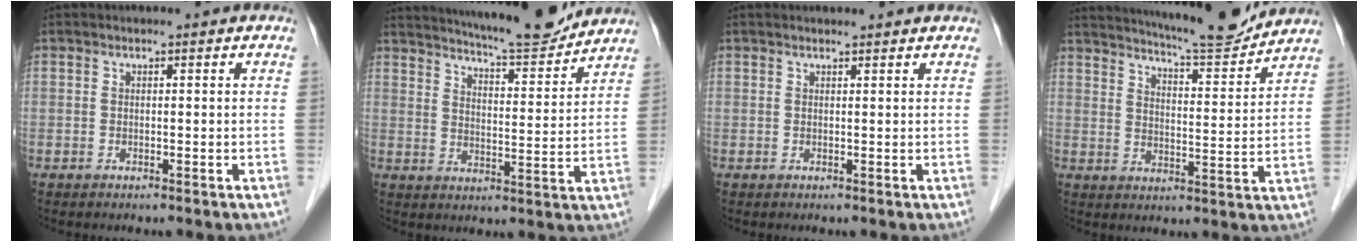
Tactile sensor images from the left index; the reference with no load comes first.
{"total": 13.2, "force": [12.3, 0.7, 4.6], "torque": [-0.076, -0.012, 0.173]}
{"total": 2.4, "force": [2.3, 0.2, 0.5], "torque": [-0.010, 0.009, 0.022]}
{"total": 13.0, "force": [12.3, 0.3, 4.2], "torque": [-0.071, -0.013, 0.172]}